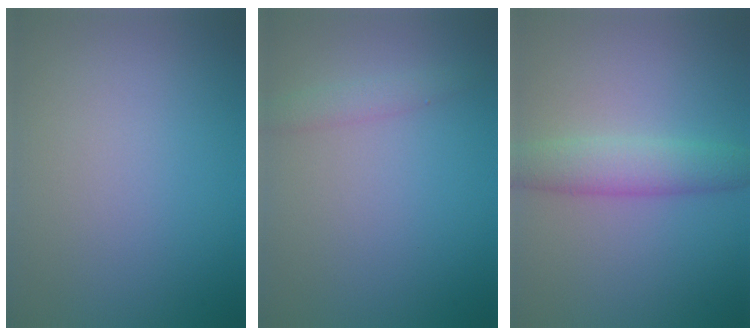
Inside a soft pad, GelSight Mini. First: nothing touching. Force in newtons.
{"total": 1.4, "press": 1.4, "slide": 0.1}
{"total": 3.6, "press": 3.6, "slide": 0.1}